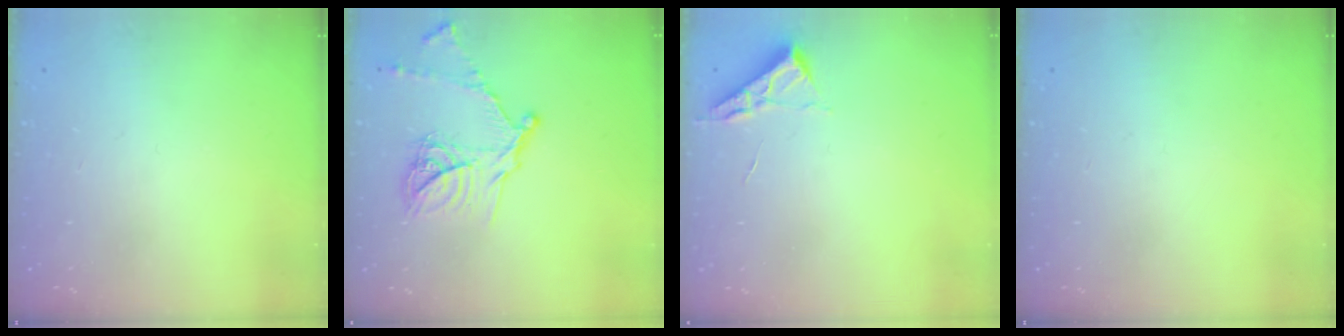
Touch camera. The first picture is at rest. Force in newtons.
{"total": 15.4, "press": 15.4, "slide": 1.1}
{"total": 3.5, "press": 3.4, "slide": 0.5}
{"total": 0.0}